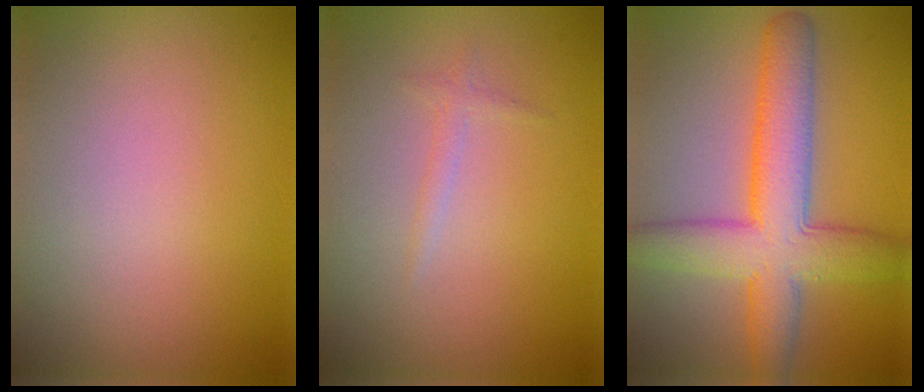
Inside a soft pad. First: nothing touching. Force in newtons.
{"total": 0.9, "press": 0.9, "slide": 0.0}
{"total": 8.1, "press": 8.1, "slide": 0.1}